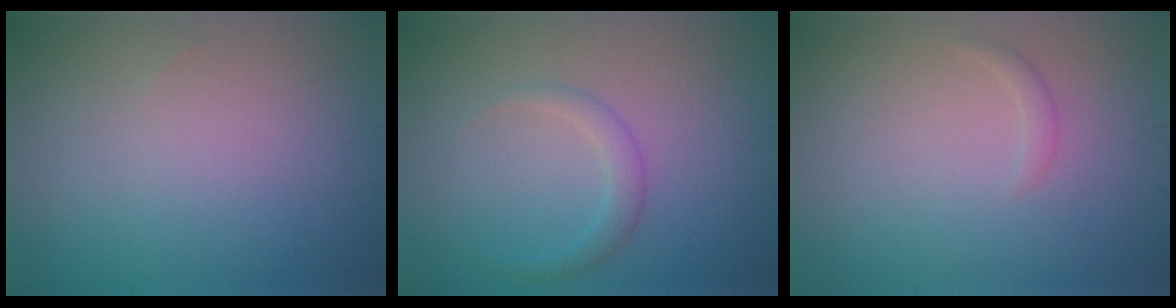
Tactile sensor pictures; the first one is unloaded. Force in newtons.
{"total": 1.8, "press": 1.8, "slide": 0.1}
{"total": 0.8, "press": 0.8, "slide": 0.1}